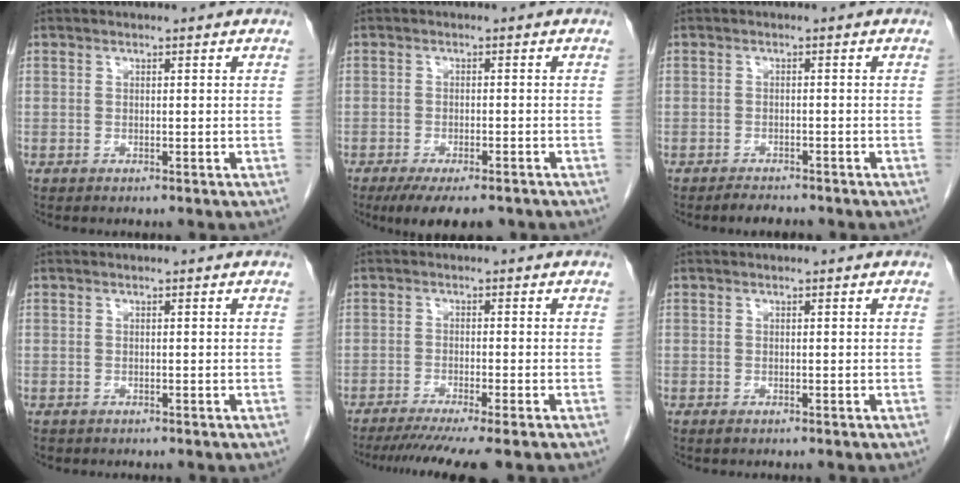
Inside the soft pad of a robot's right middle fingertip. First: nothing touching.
{"total": 8.9, "force": [-6.9, 2.6, 5.1], "torque": [-0.067, -0.009, -0.101]}
{"total": 2.4, "force": [-2.2, 0.7, 0.8], "torque": [-0.020, -0.004, -0.031]}
{"total": 0.6, "force": [-0.4, 0.4, 0.1], "torque": [-0.011, 0.002, -0.005]}
{"total": 9.1, "force": [-7.5, -0.7, 5.1], "torque": [-0.060, -0.023, -0.115]}
{"total": 0.0}